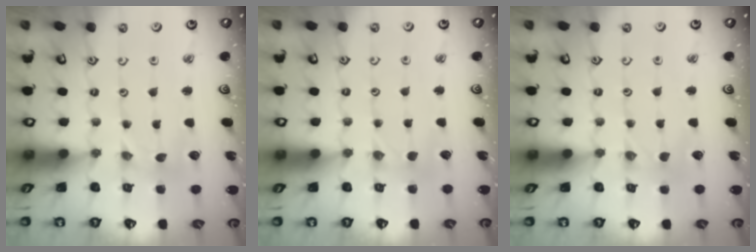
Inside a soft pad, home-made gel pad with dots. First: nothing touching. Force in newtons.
{"total": 2.5, "press": 2.5, "slide": 0.4}
{"total": 0.0}